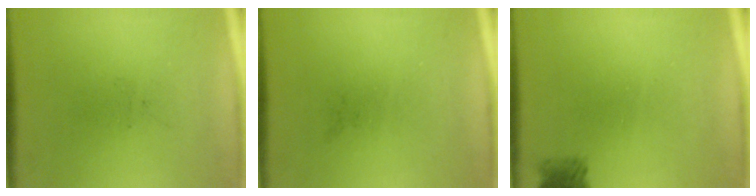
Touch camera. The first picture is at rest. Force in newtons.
{"total": 0.0}
{"total": 2.1}